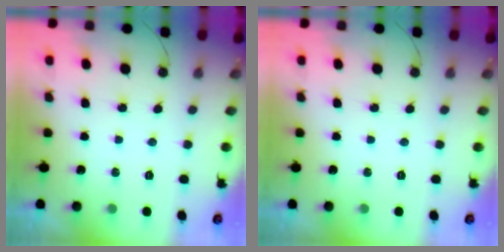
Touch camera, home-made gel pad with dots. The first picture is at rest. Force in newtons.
{"total": 0.0}